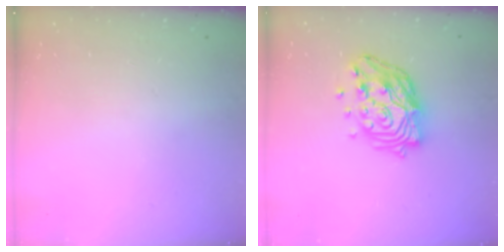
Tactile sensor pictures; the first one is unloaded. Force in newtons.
{"total": 15.5, "press": 15.4, "slide": 1.4}